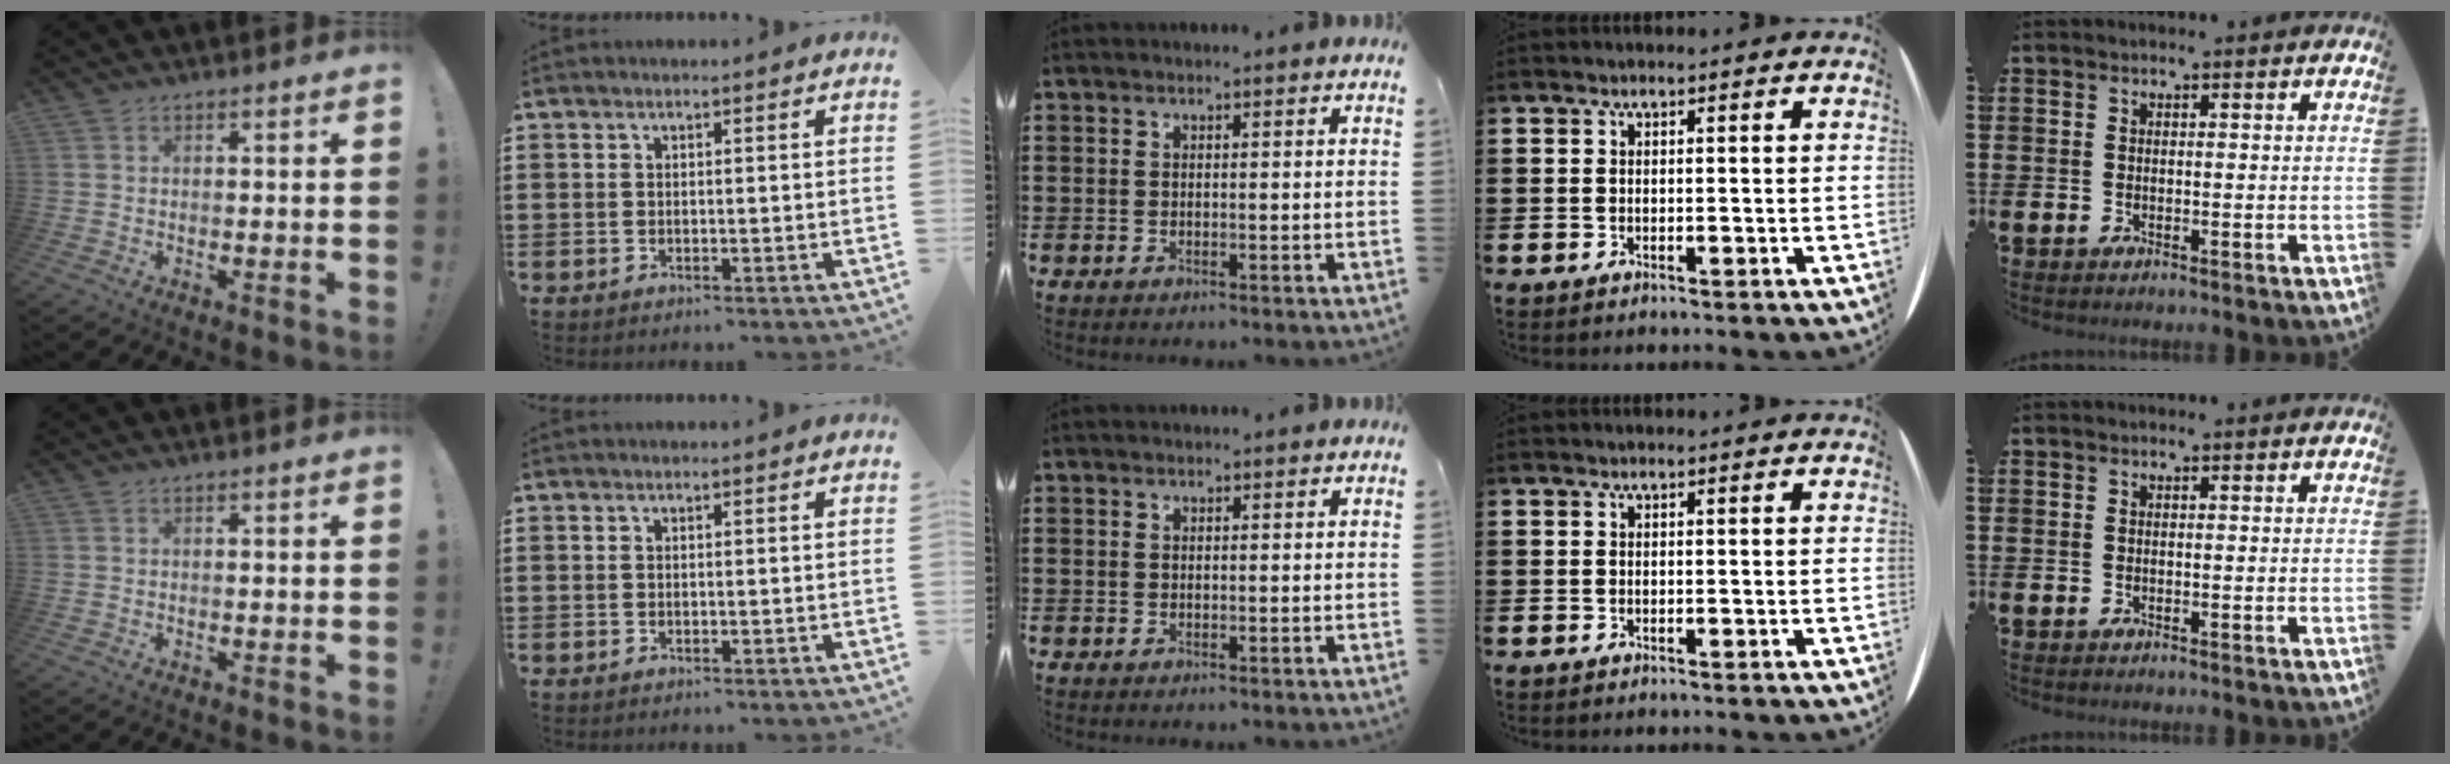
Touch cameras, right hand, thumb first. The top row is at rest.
{}